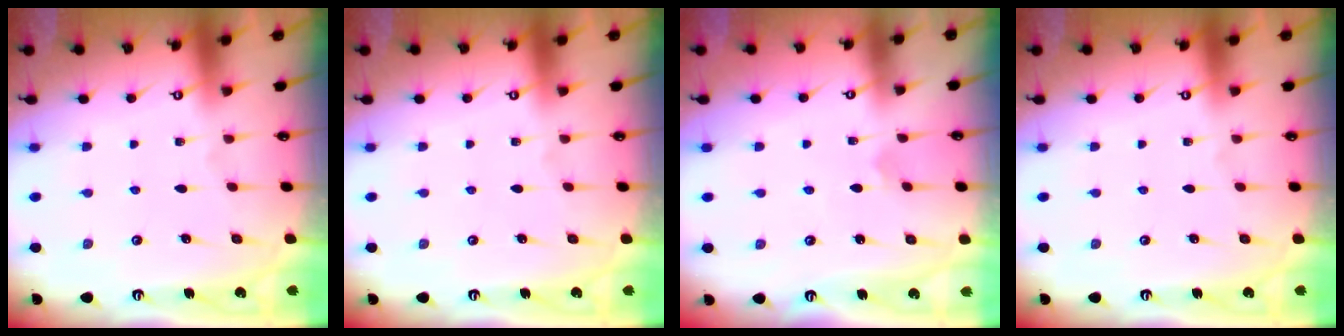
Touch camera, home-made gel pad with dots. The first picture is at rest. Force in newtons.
{"total": 0.0}
{"total": 1.7, "press": 1.7, "slide": 0.1}
{"total": 0.0}